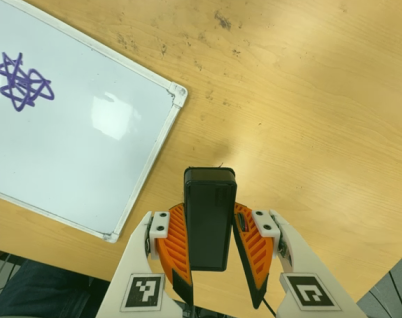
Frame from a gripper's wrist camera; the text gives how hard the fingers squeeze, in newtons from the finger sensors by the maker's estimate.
{"total": 8.5, "left": 6.7, "right": 10.3}